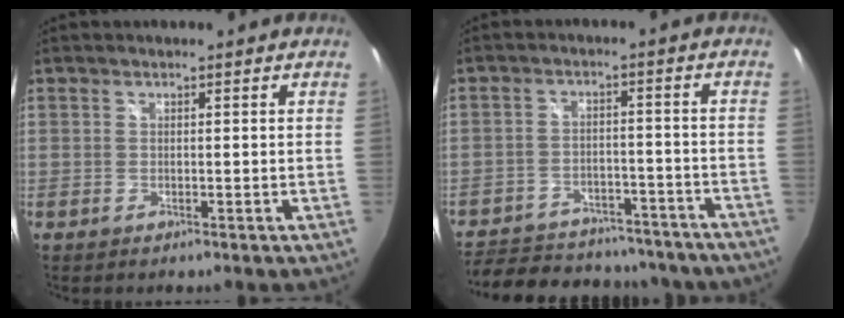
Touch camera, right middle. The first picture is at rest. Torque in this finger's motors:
{"motor_torque": [1.08, -1.06, 0.18, 0.07]}